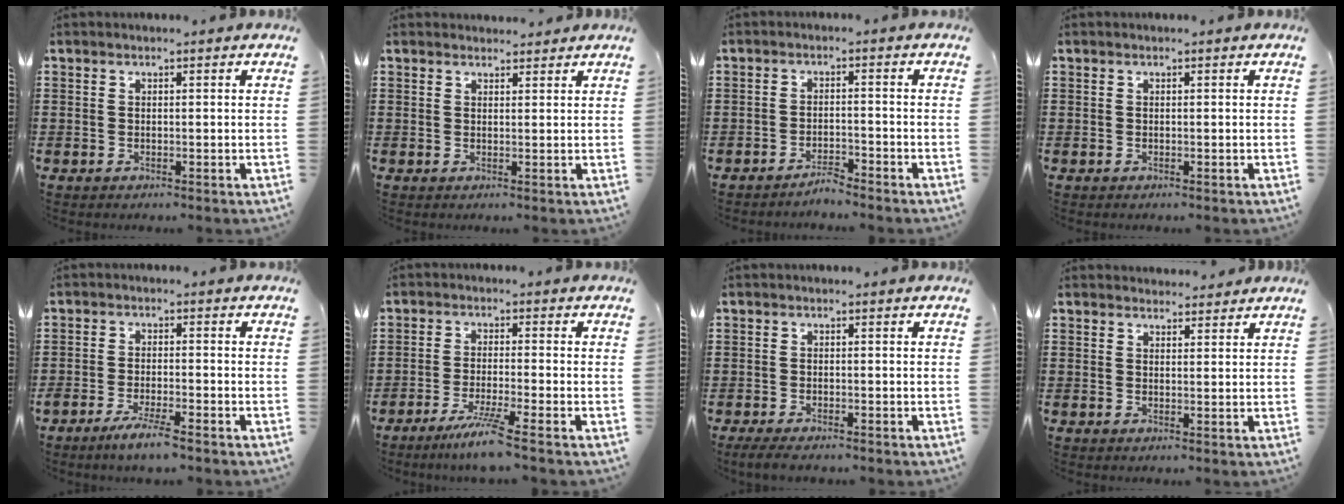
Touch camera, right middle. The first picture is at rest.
{"total": 1.5, "force": [1.5, 0.5, 0.1], "torque": [0.003, 0.000, 0.027]}
{"total": 2.3, "force": [-2.3, 0.1, 0.4], "torque": [-0.012, 0.003, -0.046]}
{"total": 0.0}
{"total": 3.8, "force": [-2.9, 0.0, 2.5], "torque": [-0.054, -0.009, -0.053]}
{"total": 5.1, "force": [-3.8, -0.6, 3.3], "torque": [-0.064, -0.015, -0.071]}
{"total": 1.8, "force": [-1.6, 0.2, 0.9], "torque": [-0.025, -0.004, -0.032]}
{"total": 2.0, "force": [2.0, 0.5, 0.0], "torque": [0.004, 0.001, 0.037]}